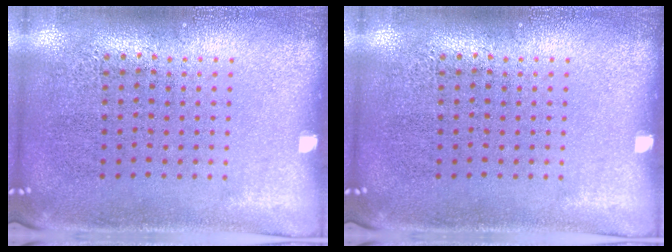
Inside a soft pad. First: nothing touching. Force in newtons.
{"total": 0.0}